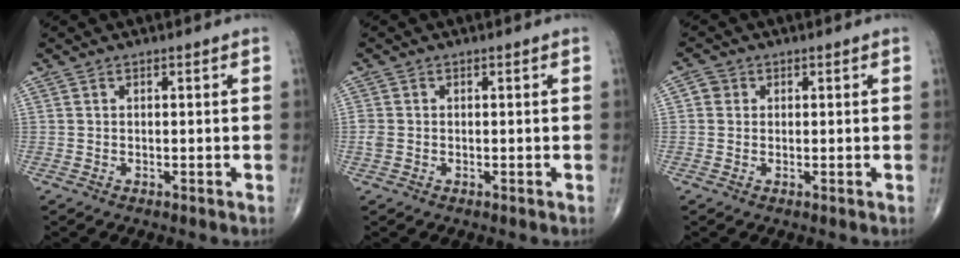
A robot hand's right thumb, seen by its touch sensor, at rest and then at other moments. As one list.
[{"total": 1.6, "force": [-0.3, 1.3, 0.9], "torque": [-0.024, -0.001, -0.007]}, {"total": 2.0, "force": [0.3, 1.8, 0.6], "torque": [-0.001, 0.002, 0.002]}]